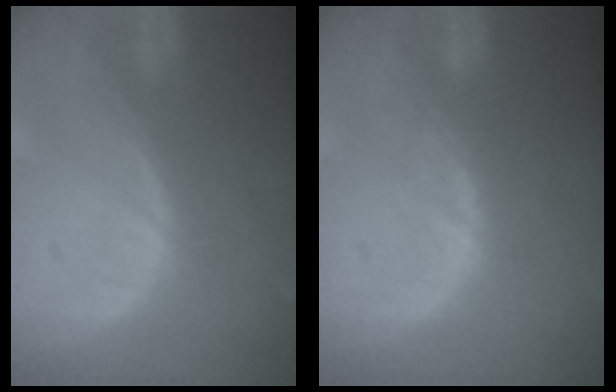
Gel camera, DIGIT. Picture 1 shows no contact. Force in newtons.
{"total": 1.9, "press": 1.8, "slide": 0.5}